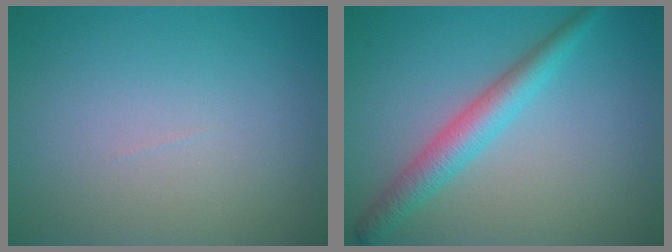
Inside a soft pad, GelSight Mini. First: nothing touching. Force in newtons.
{"total": 3.6, "press": 3.6, "slide": 0.1}